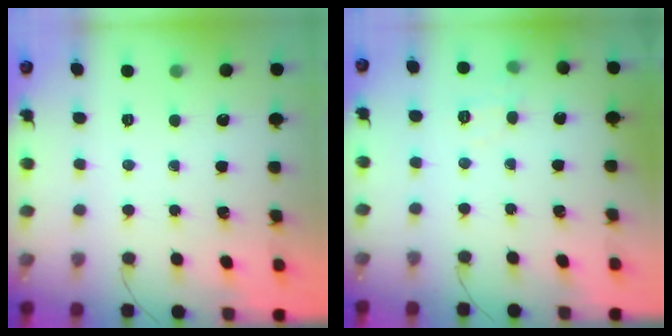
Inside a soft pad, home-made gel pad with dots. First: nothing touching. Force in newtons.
{"total": 5.1, "press": 4.9, "slide": 1.7}